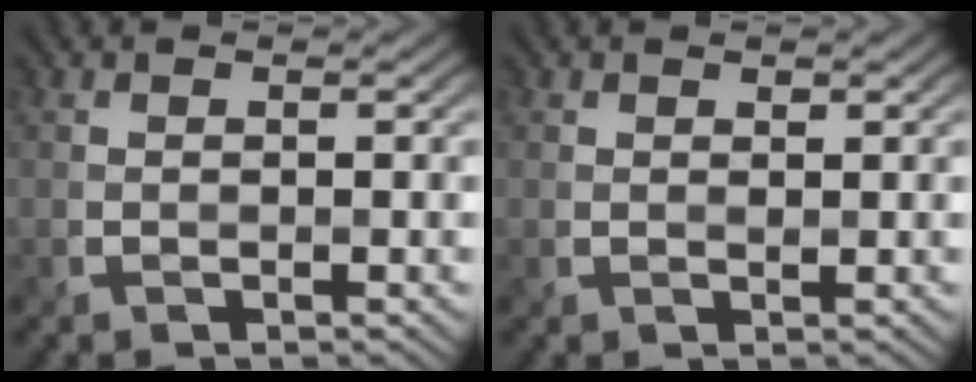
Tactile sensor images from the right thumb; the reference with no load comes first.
{"total": 0.8, "force": [0.7, 0.4, 0.3], "torque": [-0.009, -0.001, 0.015]}